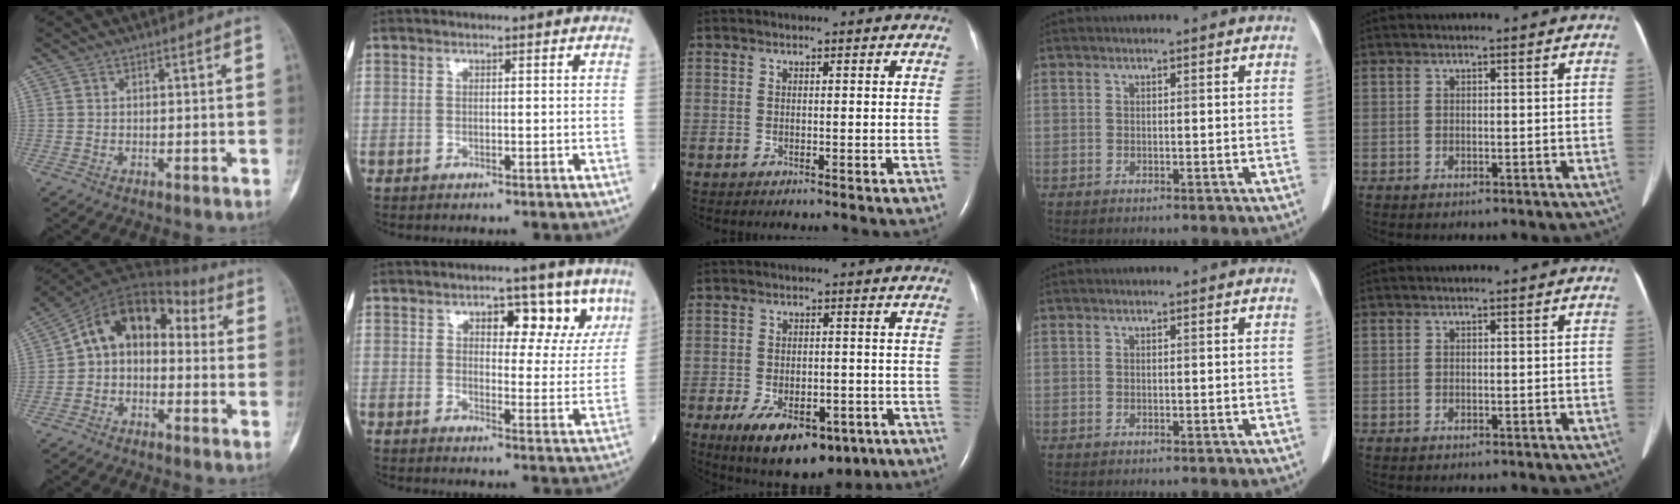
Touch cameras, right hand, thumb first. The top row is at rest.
{"thumb": {"total": 11.5, "force": [0.2, 8.2, 8.1], "torque": [-0.102, 0.053, -0.018]}, "index": {"total": 8.4, "force": [4.8, 4.0, 5.7], "torque": [-0.052, 0.003, 0.063]}, "middle": {"total": 13.8, "force": [-7.9, 6.9, 9.1], "torque": [-0.151, -0.009, -0.107]}}